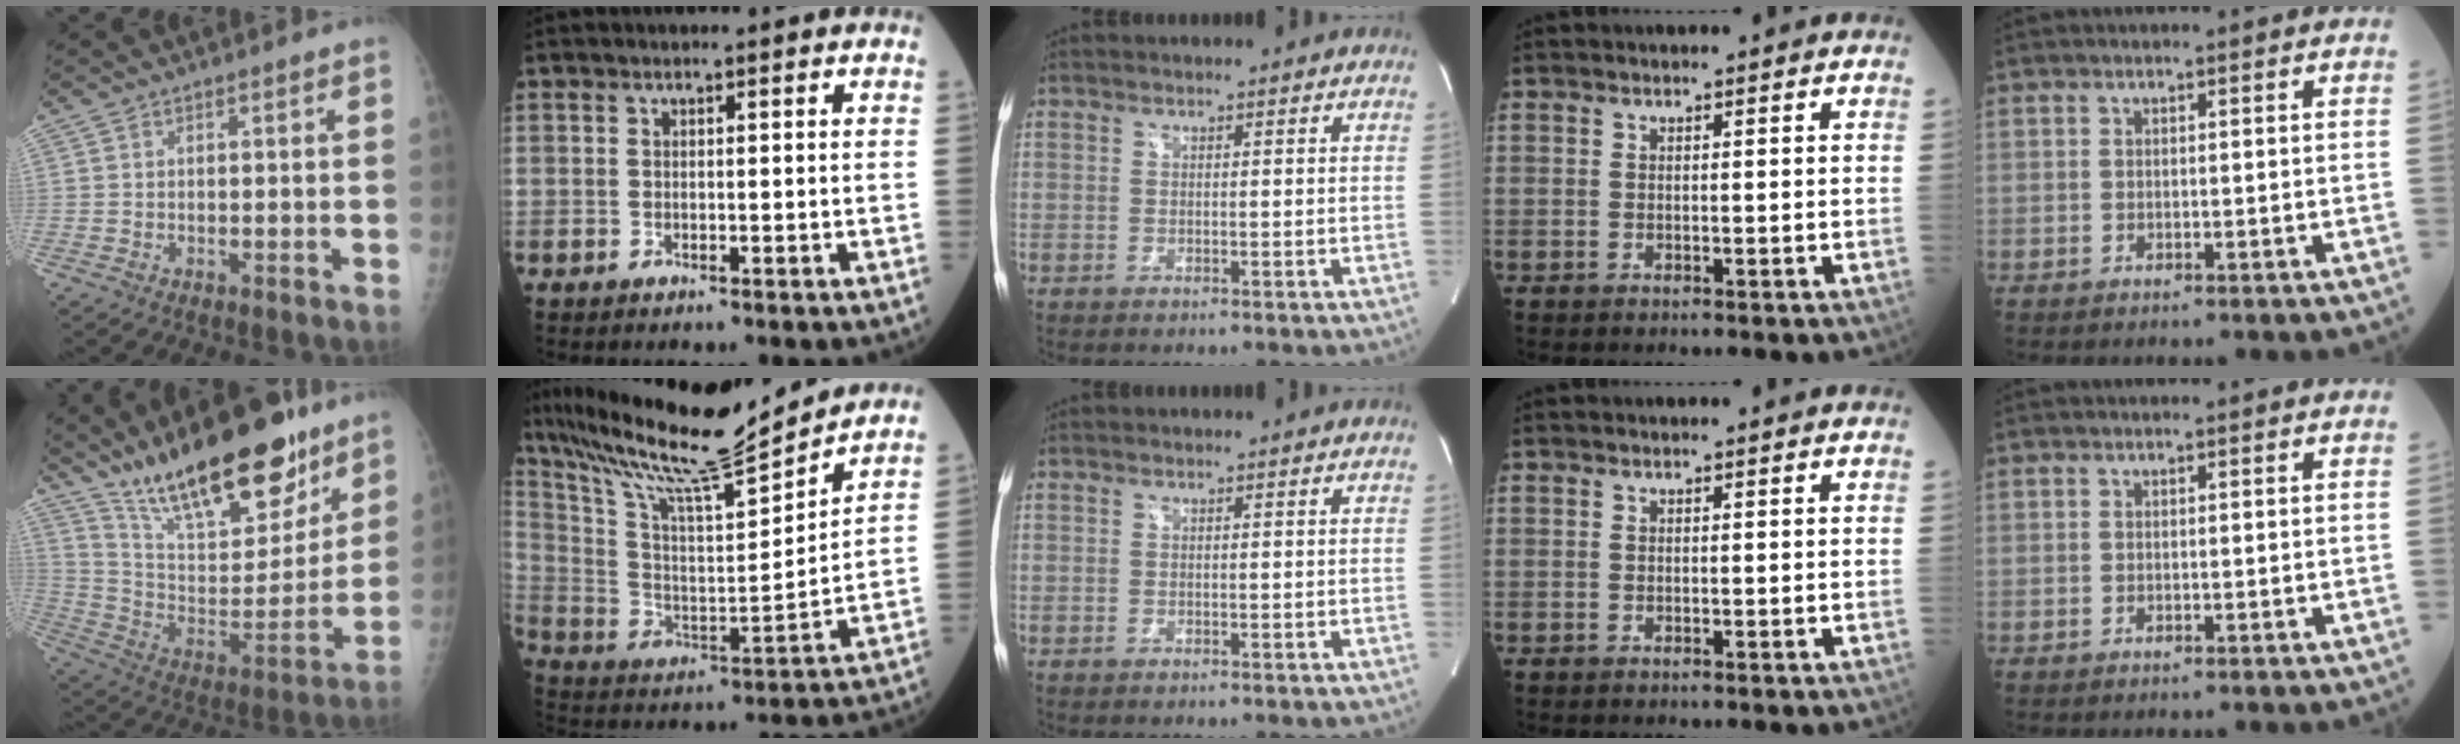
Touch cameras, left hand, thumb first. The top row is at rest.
{"thumb": {"total": 26.5, "force": [19.1, 9.3, 16.0], "torque": [-0.219, -0.080, 0.321]}, "index": {"total": 19.5, "force": [17.5, 0.2, 8.7], "torque": [-0.171, -0.010, 0.300]}}